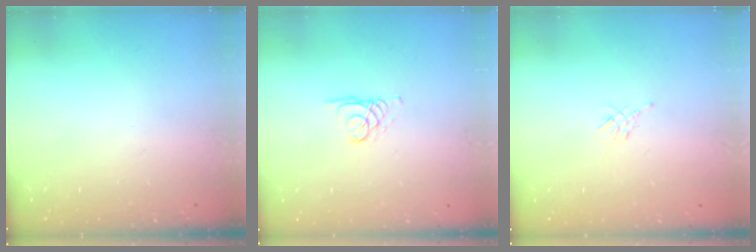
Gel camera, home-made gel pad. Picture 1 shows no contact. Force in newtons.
{"total": 1.4, "press": 1.3, "slide": 0.1}
{"total": 2.1, "press": 2.0, "slide": 0.5}